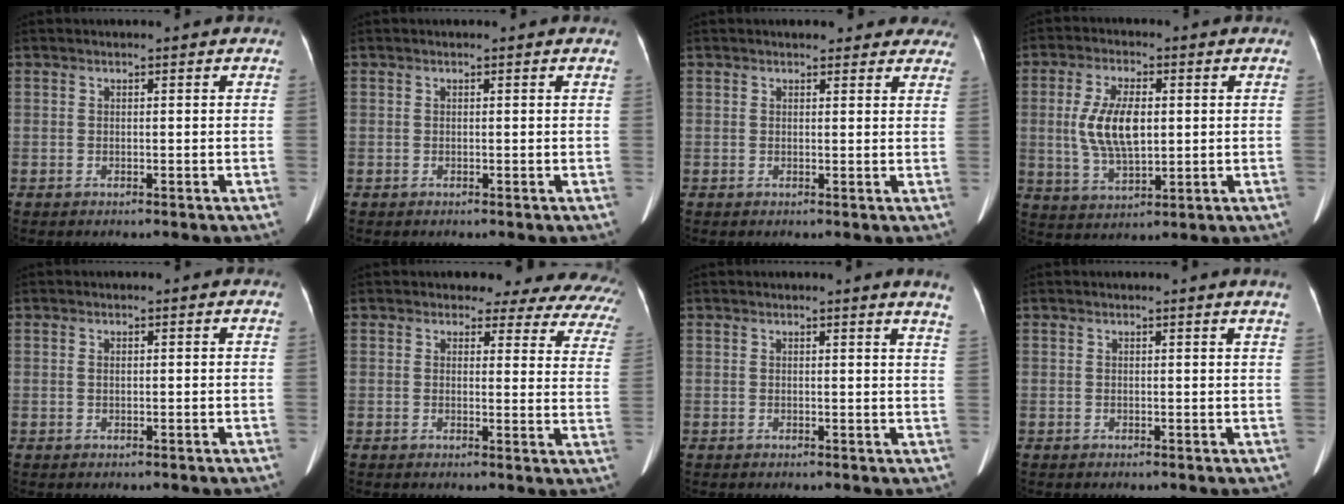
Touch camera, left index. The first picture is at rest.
{"total": 0.0}
{"total": 8.6, "force": [7.6, 3.0, 2.7], "torque": [-0.005, 0.007, 0.074]}
{"total": 8.9, "force": [0.7, 3.7, 8.0], "torque": [-0.177, 0.007, 0.020]}
{"total": 0.5, "force": [0.1, 0.3, 0.4], "torque": [-0.015, 0.003, 0.004]}
{"total": 15.2, "force": [13.1, 5.3, 5.6], "torque": [-0.038, -0.045, 0.110]}
{"total": 4.4, "force": [4.0, -0.8, 1.8], "torque": [-0.020, -0.024, 0.019]}
{"total": 1.7, "force": [1.5, -0.4, 0.6], "torque": [-0.022, -0.009, 0.013]}